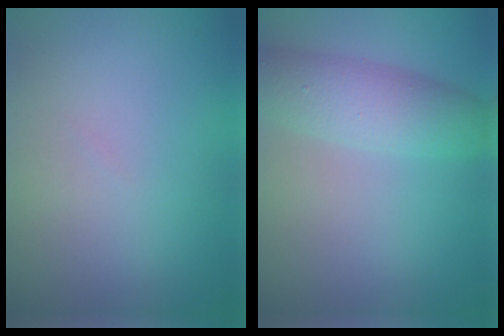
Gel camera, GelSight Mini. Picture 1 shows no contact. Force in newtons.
{"total": 4.7, "press": 4.7, "slide": 0.2}